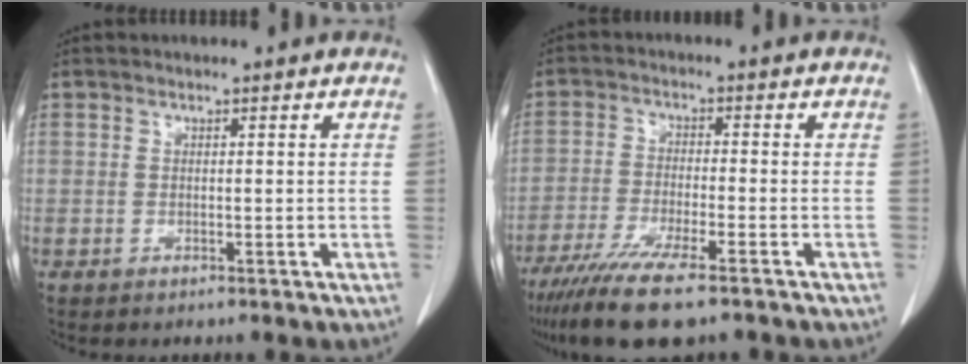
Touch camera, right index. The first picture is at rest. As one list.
[{"total": 11.0, "force": [-8.1, 1.3, 7.3], "torque": [-0.125, -0.026, -0.135]}]